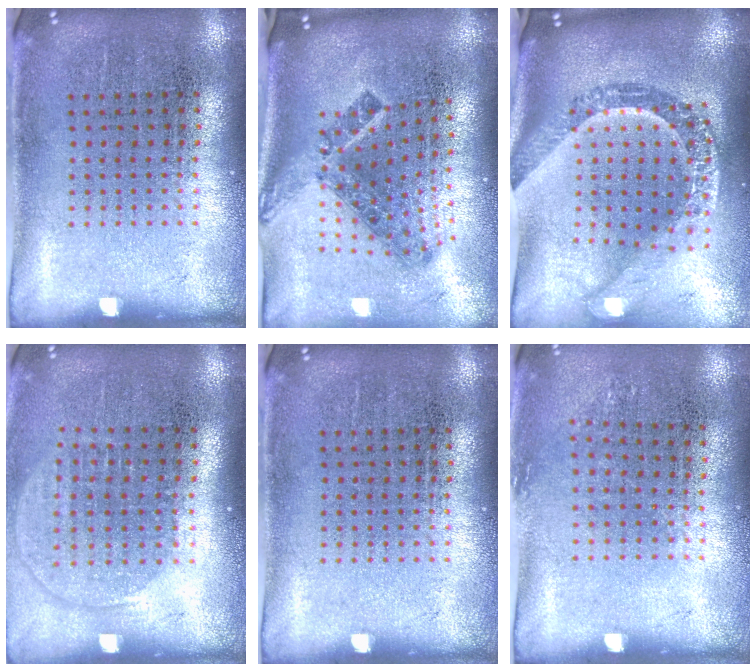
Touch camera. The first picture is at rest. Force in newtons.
{"total": 1.7, "press": 1.3, "slide": 1.2}
{"total": 3.1, "press": 2.3, "slide": 2.0}
{"total": 1.4, "press": 1.2, "slide": 0.7}
{"total": 0.0}
{"total": 0.8, "press": 0.7, "slide": 0.4}